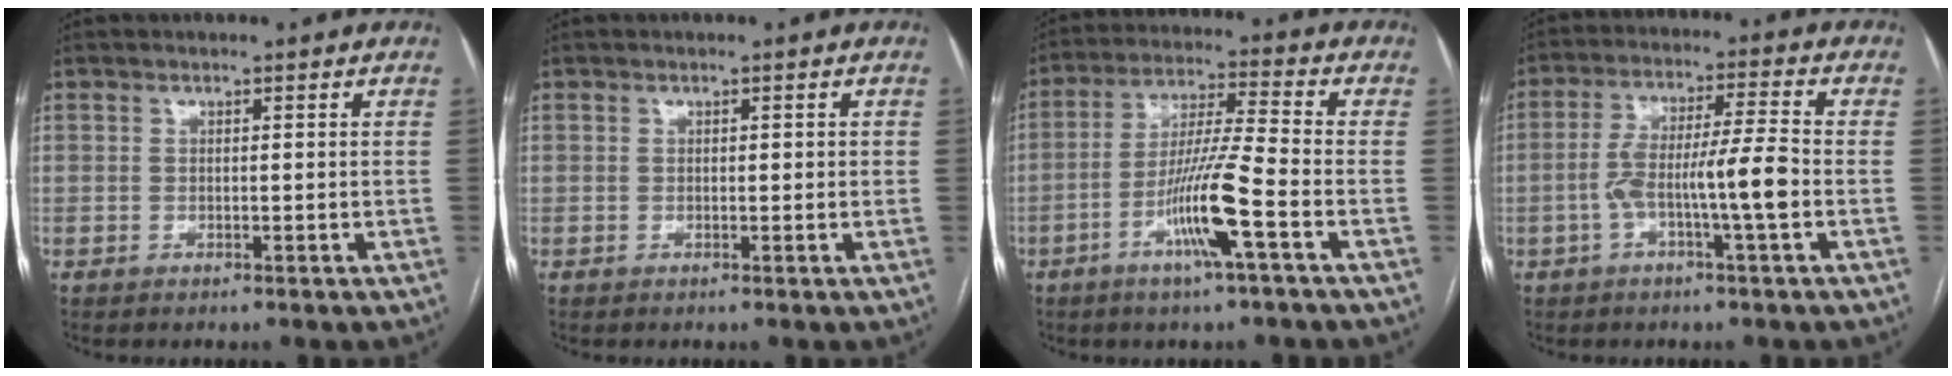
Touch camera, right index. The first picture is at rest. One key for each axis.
{"total": 0.8, "fx": 0.1, "fy": 0.4, "fz": 0.7, "tx": -0.009, "ty": 0.001, "tz": 0.003}
{"total": 11.0, "fx": -4.5, "fy": -0.6, "fz": 10.0, "tx": -0.196, "ty": -0.004, "tz": -0.085}
{"total": 9.0, "fx": -2.4, "fy": 0.1, "fz": 8.7, "tx": -0.165, "ty": 0.017, "tz": -0.043}